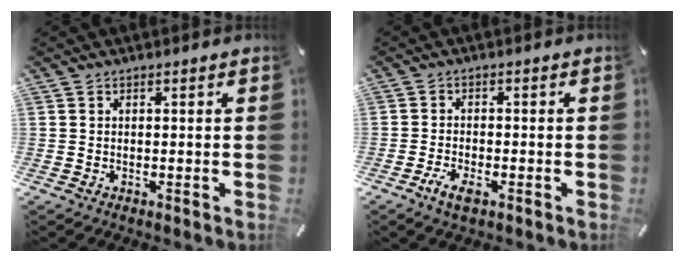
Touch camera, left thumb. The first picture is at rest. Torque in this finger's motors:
{"motor_torque": [0.11, 0.12, 0.00, 0.00, 0.00]}